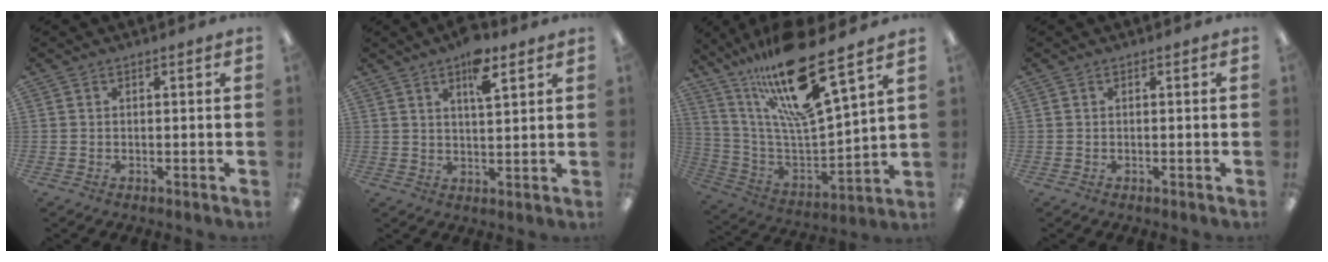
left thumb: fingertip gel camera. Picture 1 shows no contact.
{"total": 7.8, "force": [4.9, 2.6, 5.4], "torque": [-0.079, -0.020, 0.078]}
{"total": 22.3, "force": [16.5, 3.9, 14.6], "torque": [-0.268, -0.104, 0.267]}
{"total": 0.0}